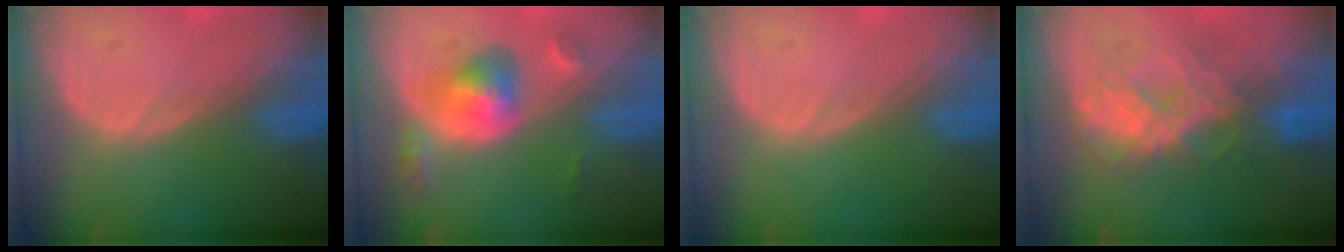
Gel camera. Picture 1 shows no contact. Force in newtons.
{"total": 6.1, "press": 5.6, "slide": 2.4}
{"total": 0.0}
{"total": 7.8, "press": 7.3, "slide": 2.8}